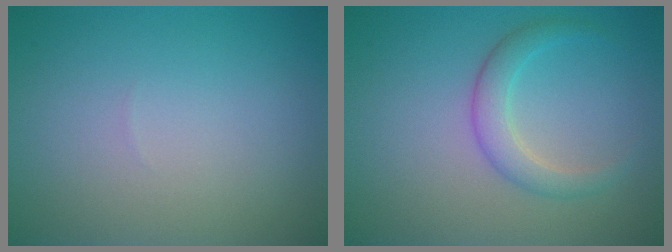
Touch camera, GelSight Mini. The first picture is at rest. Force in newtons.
{"total": 2.5, "press": 2.5, "slide": 0.1}